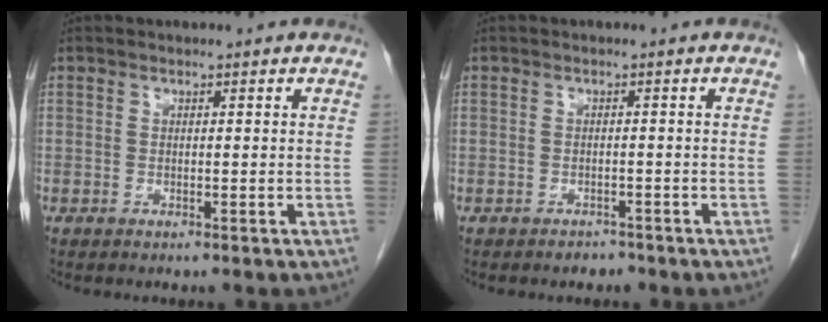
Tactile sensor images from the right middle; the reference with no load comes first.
{"total": 1.4, "force": [-1.2, 0.8, 0.0], "torque": [-0.007, 0.002, -0.019]}